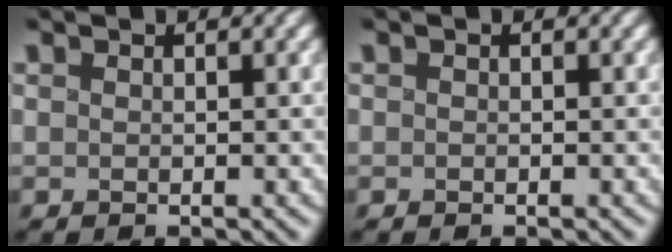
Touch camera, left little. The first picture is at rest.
{"total": 0.0}